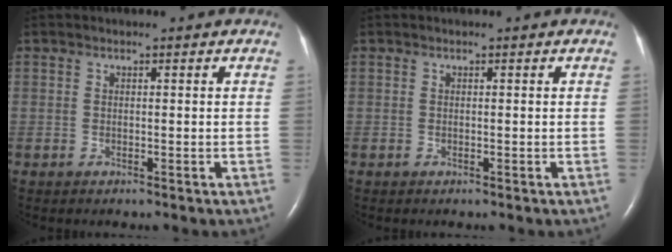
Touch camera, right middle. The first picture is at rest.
{"total": 0.0}